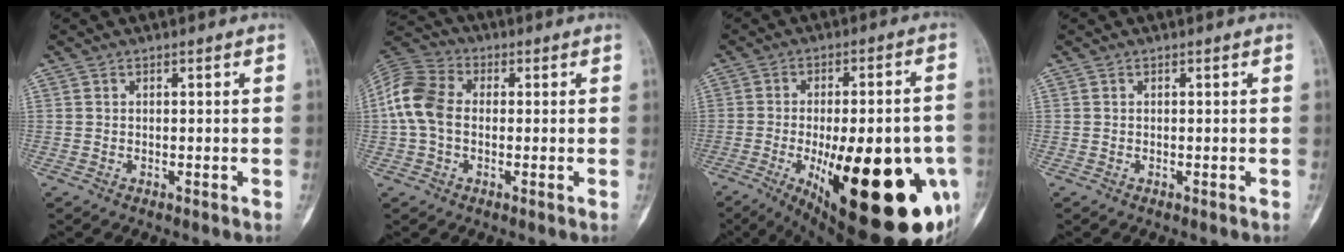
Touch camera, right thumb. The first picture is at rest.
{"total": 10.3, "force": [0.0, 7.5, 7.1], "torque": [-0.146, 0.029, -0.012]}
{"total": 31.9, "force": [-9.9, 10.9, 28.3], "torque": [-0.334, -0.011, -0.119]}
{"total": 0.0}